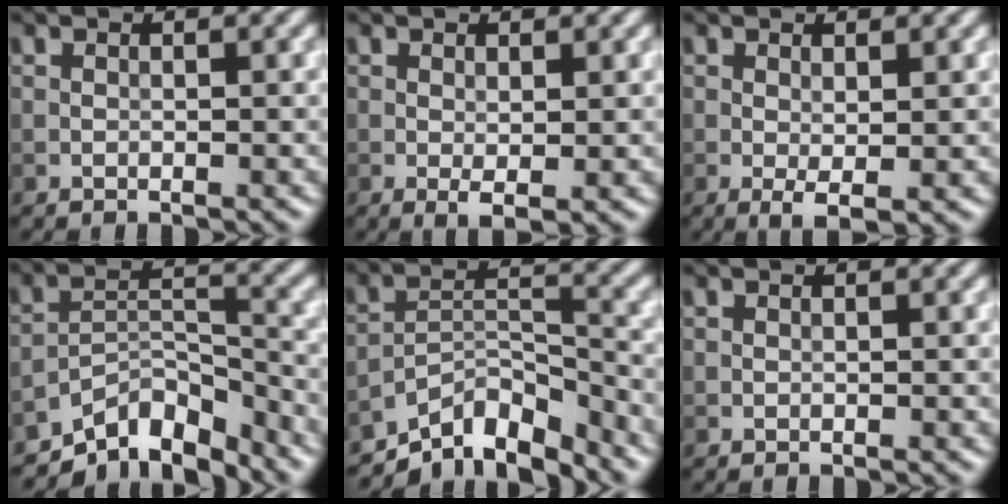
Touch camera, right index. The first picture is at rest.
{"total": 1.4, "force": [0.1, 0.4, 1.3], "torque": [-0.022, -0.006, 0.001]}
{"total": 1.8, "force": [0.0, 0.5, 1.7], "torque": [-0.030, -0.006, 0.002]}
{"total": 6.9, "force": [-5.7, 2.4, 3.1], "torque": [-0.036, 0.000, -0.107]}
{"total": 7.3, "force": [-6.0, 2.4, 3.5], "torque": [-0.045, -0.001, -0.111]}
{"total": 0.0}